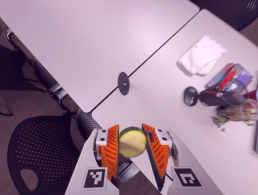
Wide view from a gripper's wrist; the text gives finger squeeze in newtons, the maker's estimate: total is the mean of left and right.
{"total": 11.7, "left": 12.1, "right": 11.4}